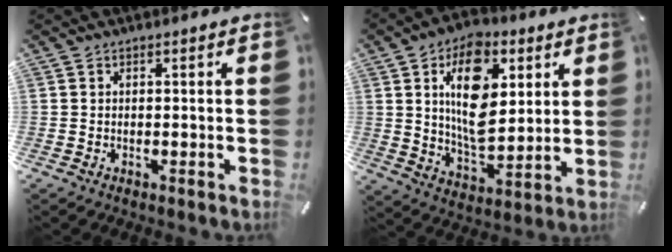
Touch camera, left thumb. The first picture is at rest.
{"total": 16.5, "force": [5.0, 10.4, 11.8], "torque": [-0.208, -0.006, 0.086]}